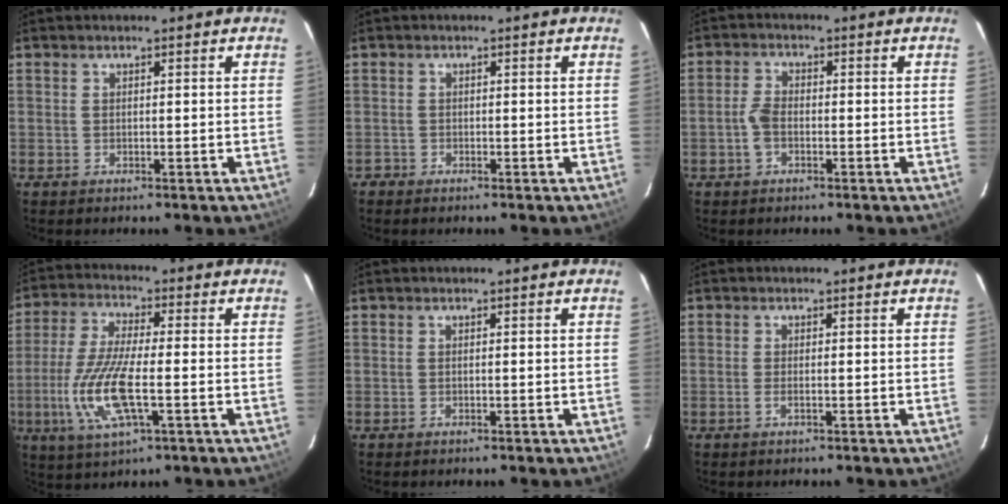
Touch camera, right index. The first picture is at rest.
{"total": 1.0, "force": [-0.7, 0.7, -0.1], "torque": [0.000, 0.005, -0.015]}
{"total": 3.5, "force": [-1.2, 2.0, 2.6], "torque": [-0.062, 0.006, -0.023]}
{"total": 13.3, "force": [-3.2, 3.5, 12.4], "torque": [-0.263, -0.011, -0.065]}
{"total": 0.0}
{"total": 1.3, "force": [-0.5, 0.0, 1.2], "torque": [-0.024, -0.001, -0.009]}